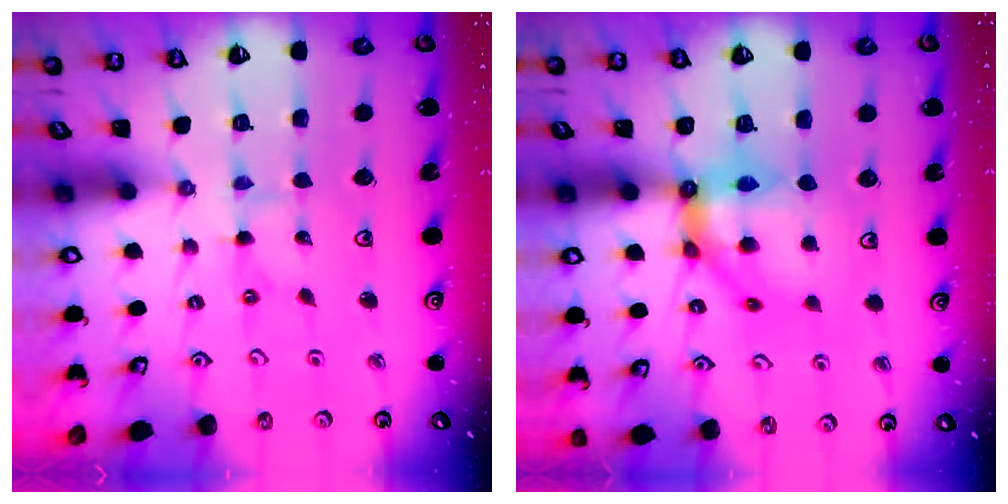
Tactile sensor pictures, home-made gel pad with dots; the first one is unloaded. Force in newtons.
{"total": 11.3, "press": 11.0, "slide": 2.3}